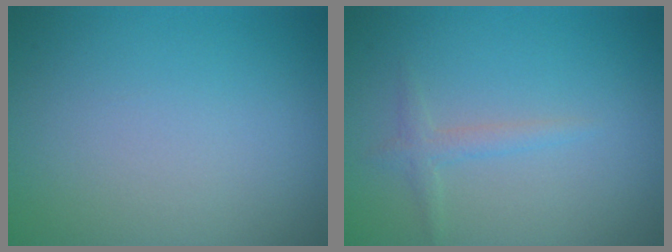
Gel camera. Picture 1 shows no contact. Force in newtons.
{"total": 1.3, "press": 1.3, "slide": 0.0}